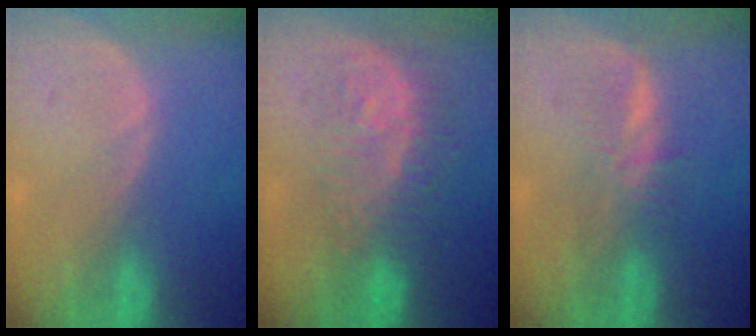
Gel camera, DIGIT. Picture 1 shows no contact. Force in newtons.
{"total": 9.0, "press": 8.6, "slide": 2.9}
{"total": 3.4, "press": 3.4, "slide": 0.2}